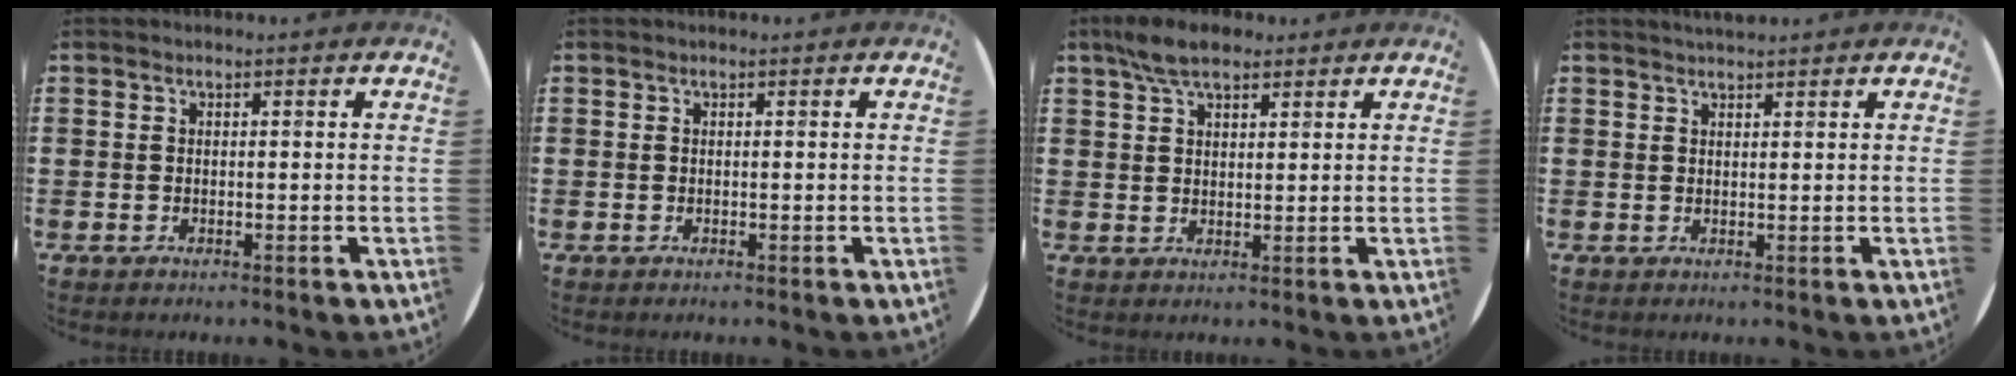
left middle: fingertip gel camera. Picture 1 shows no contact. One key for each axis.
{"total": 0.0}
{"total": 5.4, "fx": 4.2, "fy": 2.3, "fz": 2.5, "tx": -0.050, "ty": 0.001, "tz": 0.076}
{"total": 1.4, "fx": 1.4, "fy": 0.0, "fz": 0.3, "tx": -0.005, "ty": 0.003, "tz": 0.026}